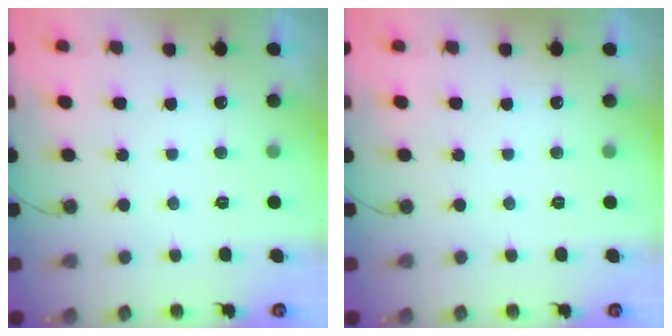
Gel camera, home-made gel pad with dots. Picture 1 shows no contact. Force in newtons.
{"total": 0.0}